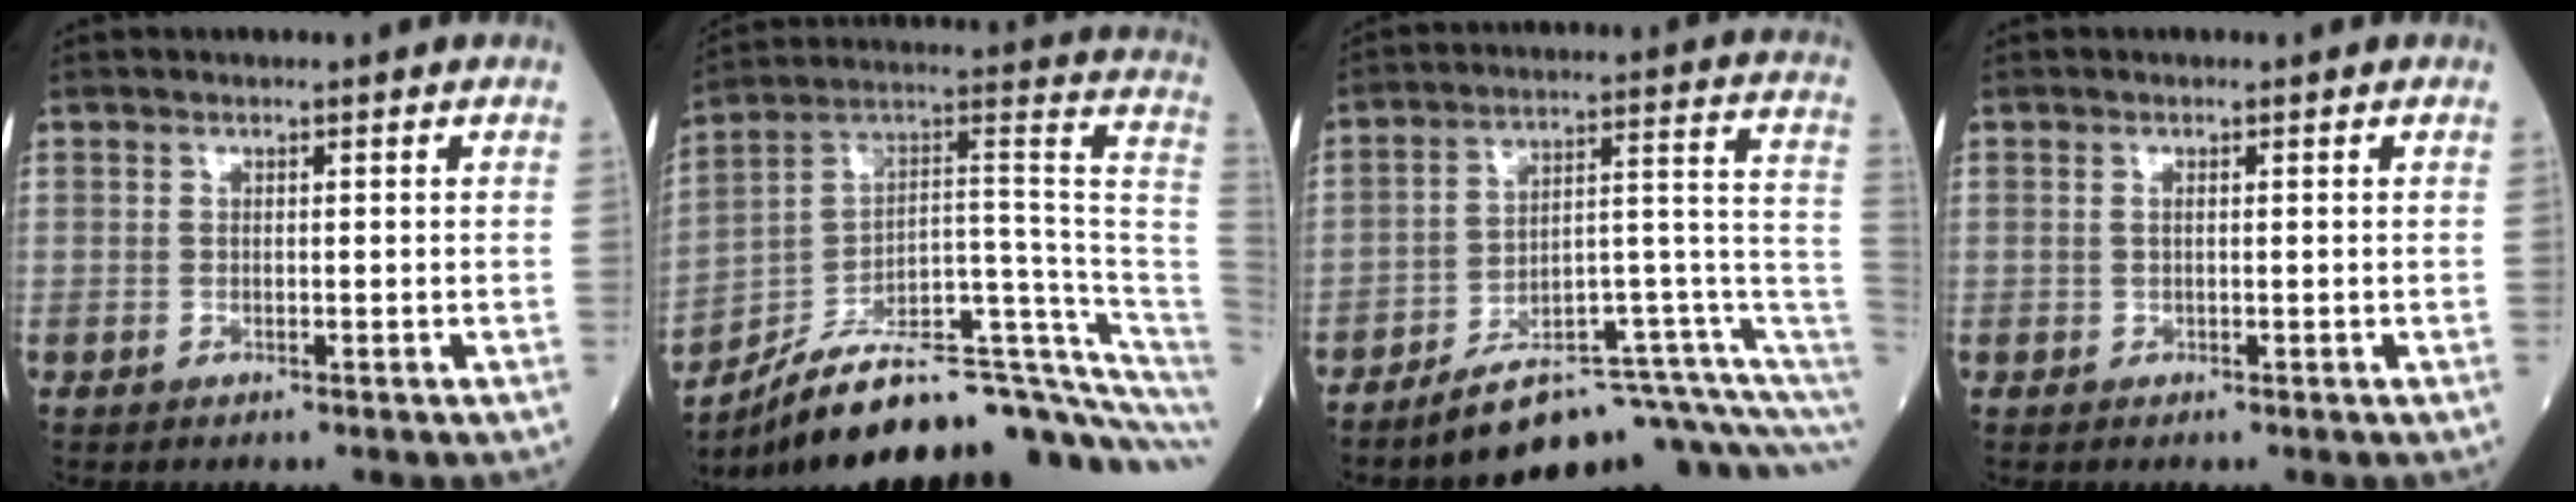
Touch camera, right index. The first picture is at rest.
{"total": 25.6, "force": [-20.7, 2.5, 14.8], "torque": [-0.121, 0.060, -0.310]}
{"total": 13.6, "force": [-9.7, 1.4, 9.5], "torque": [-0.092, 0.091, -0.143]}
{"total": 0.5, "force": [0.1, 0.2, 0.5], "torque": [-0.014, 0.002, 0.003]}